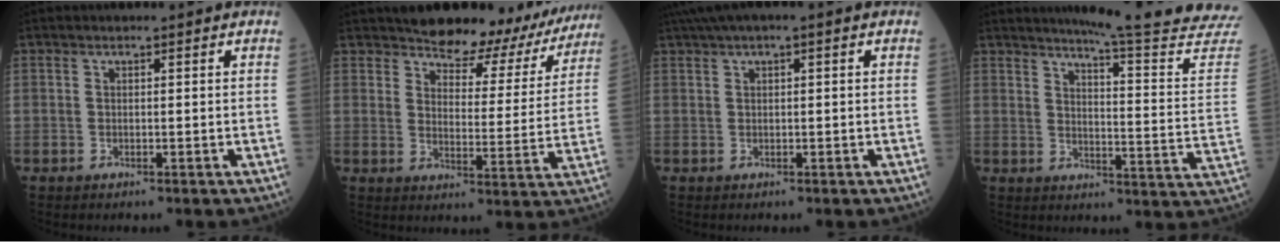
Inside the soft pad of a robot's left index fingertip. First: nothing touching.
{"total": 14.6, "force": [13.1, 5.0, 3.8], "torque": [-0.025, -0.020, 0.145]}
{"total": 4.0, "force": [1.8, 0.9, 3.5], "torque": [-0.063, 0.028, 0.028]}
{"total": 21.3, "force": [20.0, -2.0, 6.9], "torque": [-0.098, -0.139, 0.229]}